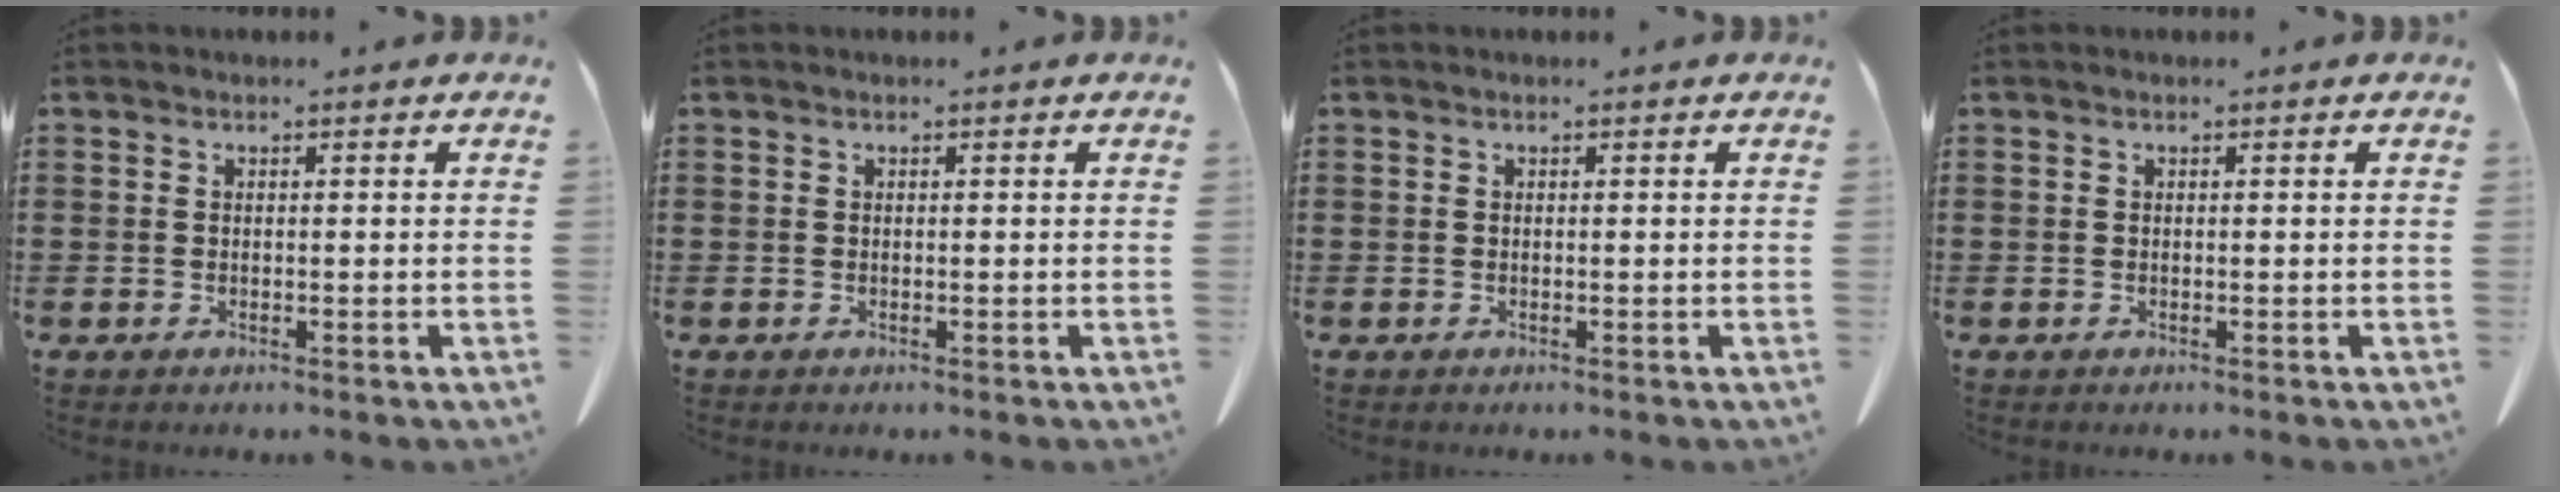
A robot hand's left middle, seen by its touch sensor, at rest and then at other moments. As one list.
[{"total": 0.0}, {"total": 0.0}, {"total": 0.0}]